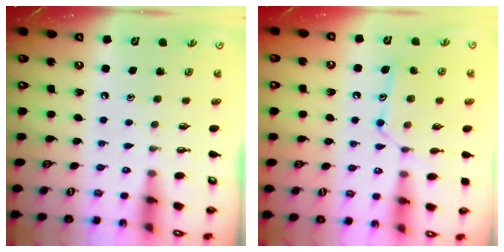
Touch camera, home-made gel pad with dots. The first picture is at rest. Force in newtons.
{"total": 12.7, "press": 12.6, "slide": 1.1}